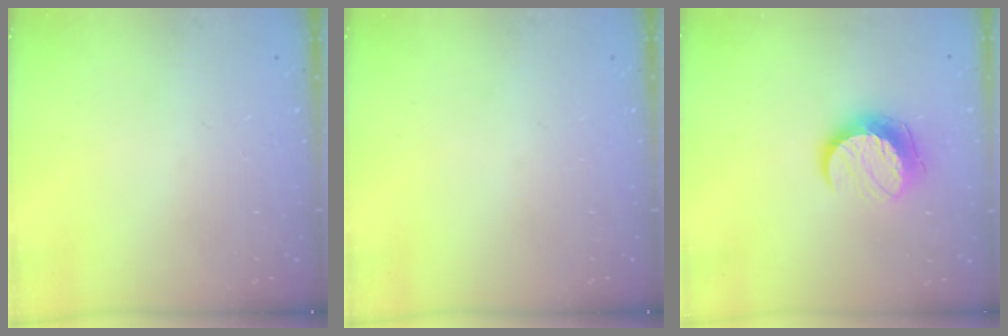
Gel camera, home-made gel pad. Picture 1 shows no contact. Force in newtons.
{"total": 0.0}
{"total": 10.5, "press": 10.5, "slide": 0.4}